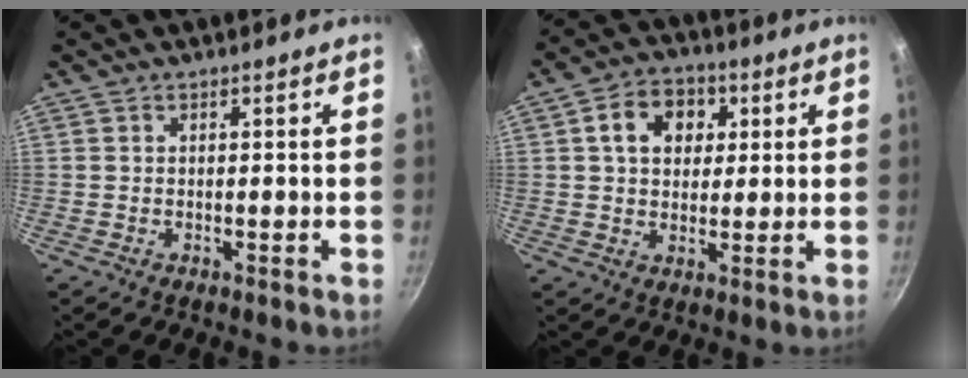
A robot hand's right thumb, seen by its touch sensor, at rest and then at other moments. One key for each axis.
{"total": 9.2, "fx": 2.7, "fy": 7.0, "fz": 5.2, "tx": -0.059, "ty": 0.005, "tz": 0.032}